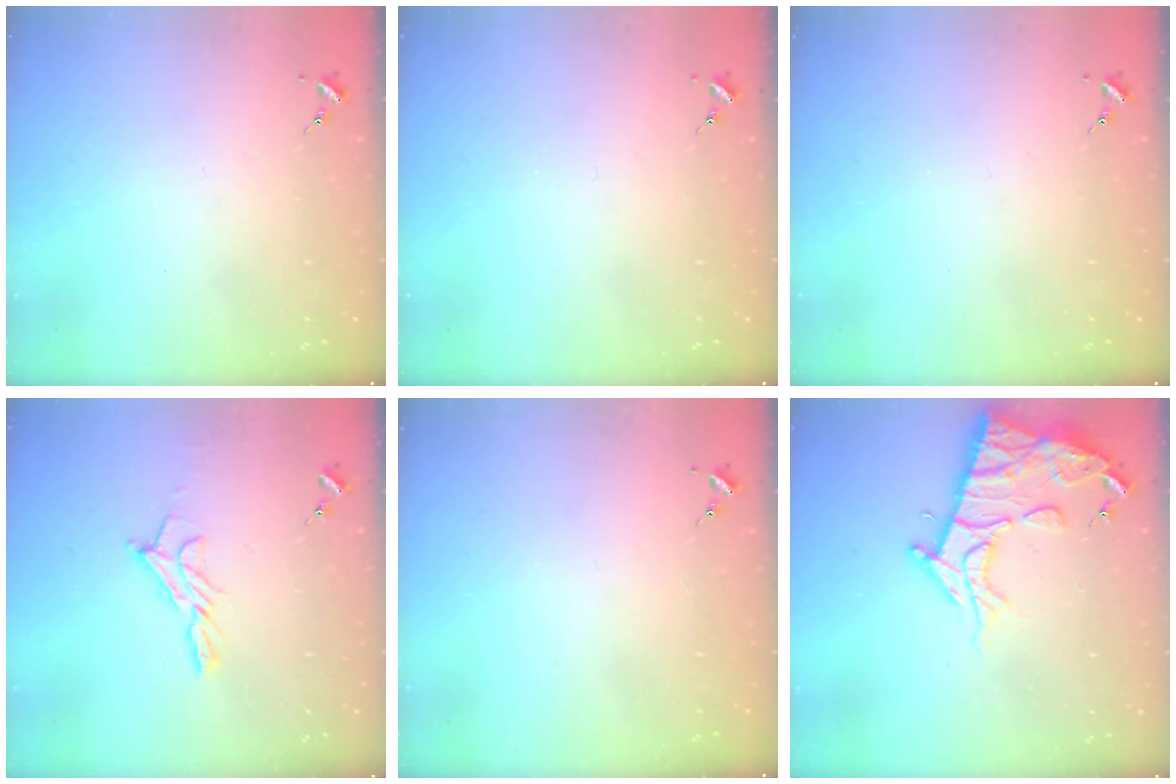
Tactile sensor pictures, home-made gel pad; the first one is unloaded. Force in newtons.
{"total": 0.0}
{"total": 0.0}
{"total": 9.9, "press": 9.9, "slide": 0.6}
{"total": 0.0}
{"total": 14.8, "press": 14.7, "slide": 1.4}